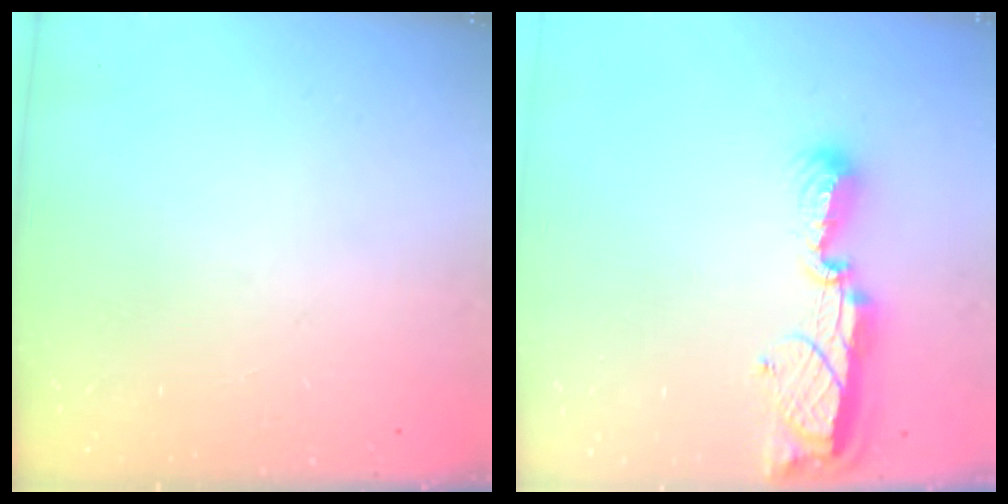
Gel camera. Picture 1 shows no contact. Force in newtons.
{"total": 9.9, "press": 9.7, "slide": 2.0}